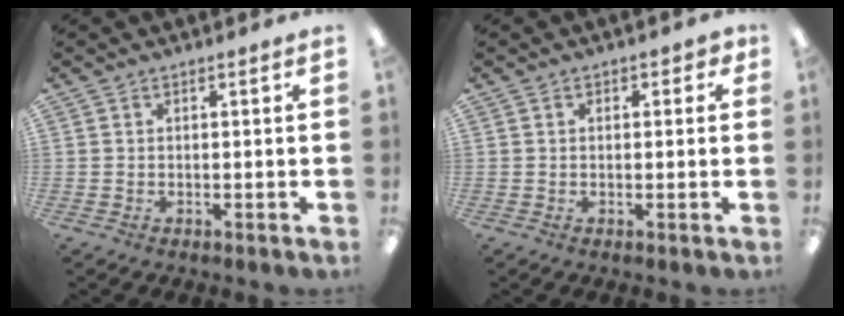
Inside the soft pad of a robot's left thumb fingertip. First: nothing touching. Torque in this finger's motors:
{"motor_torque": [0.02, 0.11, -0.41, 0.09, 0.03]}